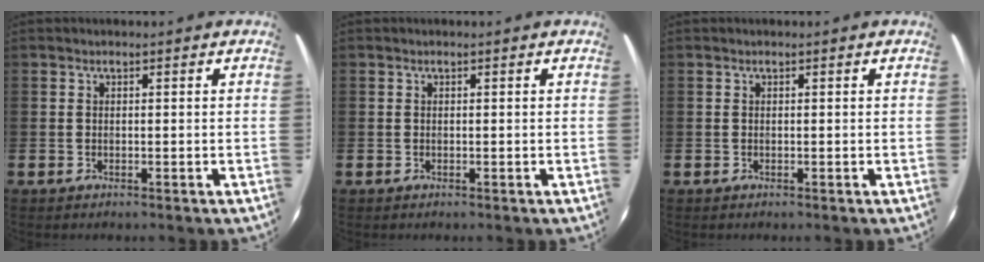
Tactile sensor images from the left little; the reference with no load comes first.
{"total": 0.0}
{"total": 0.0}